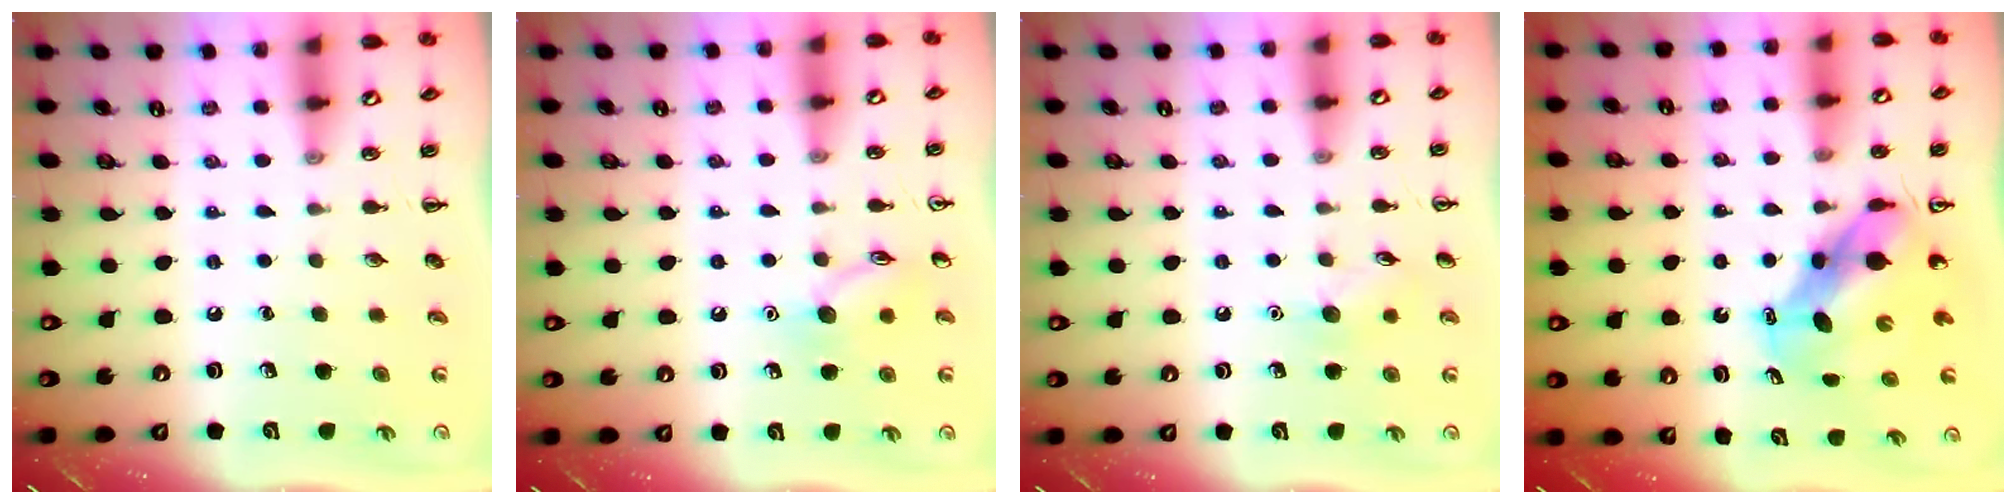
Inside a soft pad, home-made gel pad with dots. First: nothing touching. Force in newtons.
{"total": 9.2, "press": 9.2, "slide": 0.4}
{"total": 6.6, "press": 6.4, "slide": 1.5}
{"total": 6.8, "press": 6.6, "slide": 1.7}